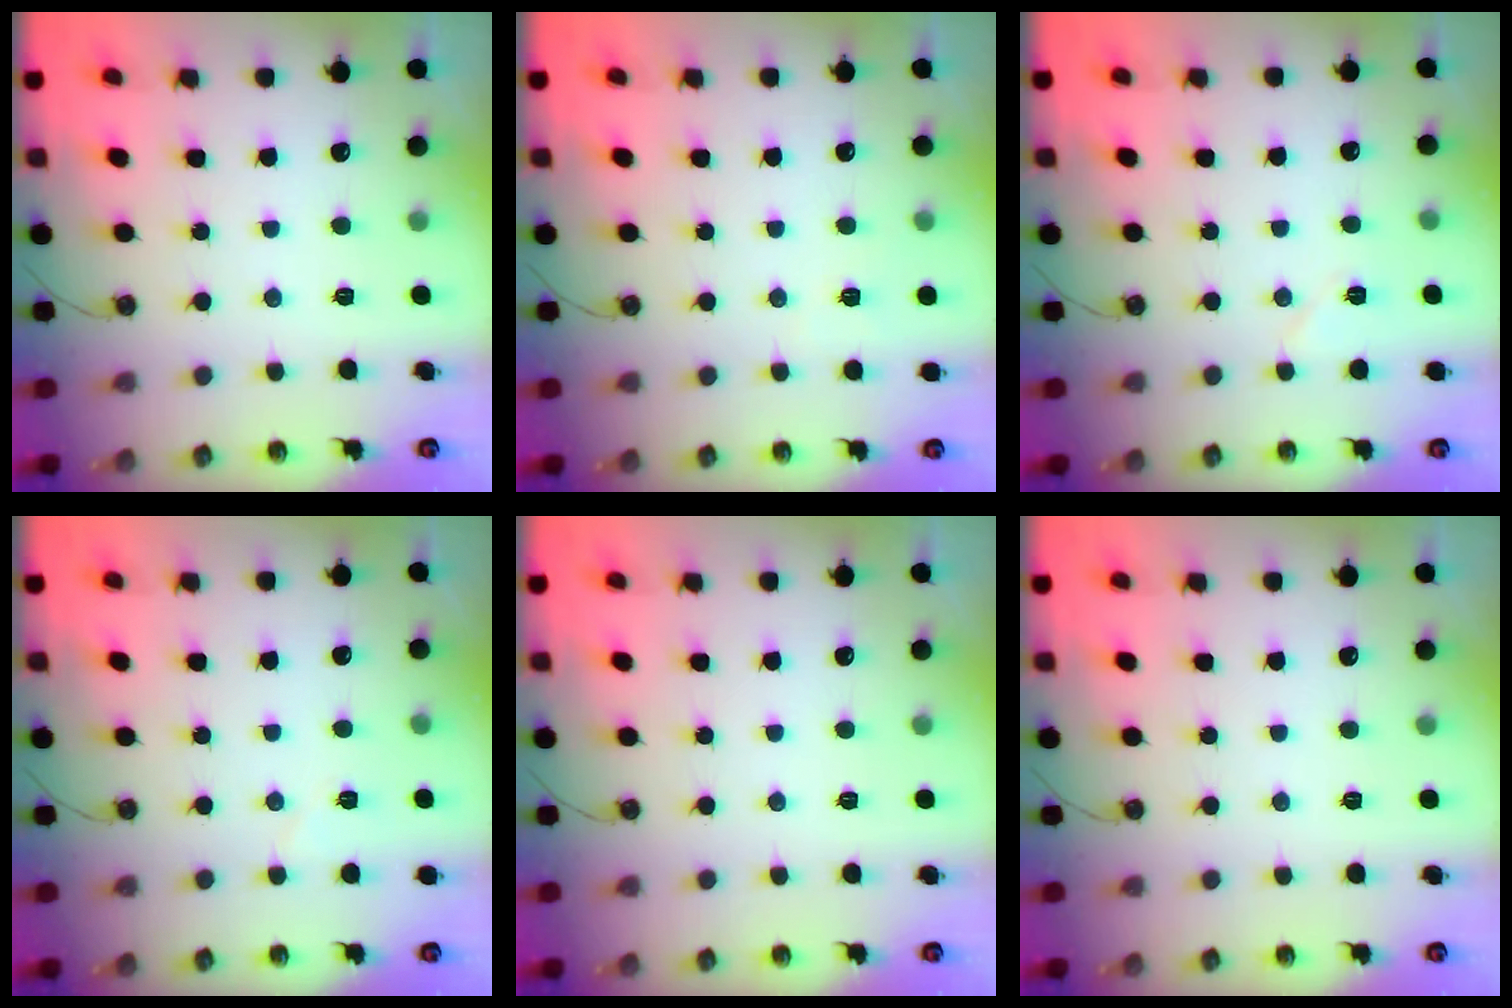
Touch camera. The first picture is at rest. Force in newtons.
{"total": 2.8, "press": 2.8, "slide": 0.3}
{"total": 5.4, "press": 5.0, "slide": 2.0}
{"total": 3.8, "press": 3.4, "slide": 1.7}
{"total": 0.0}
{"total": 0.0}